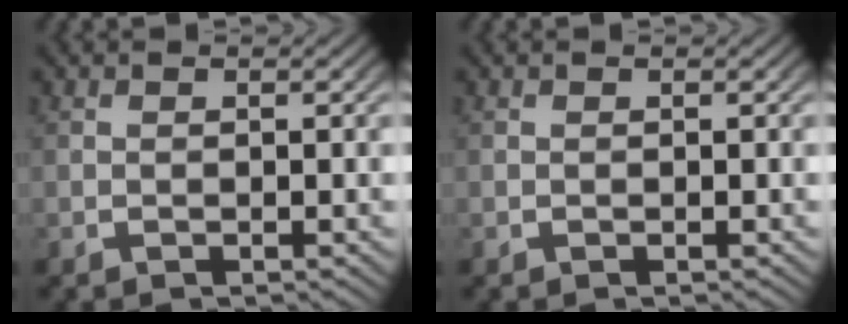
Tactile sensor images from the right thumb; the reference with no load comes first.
{"total": 0.0}